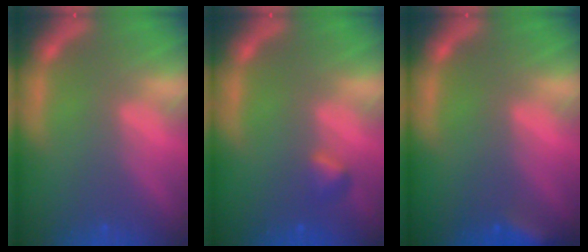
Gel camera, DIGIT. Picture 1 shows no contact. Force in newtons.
{"total": 1.4}
{"total": 2.9}